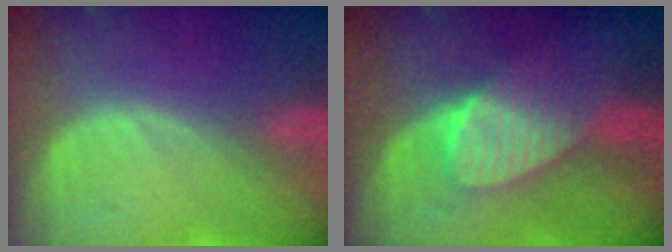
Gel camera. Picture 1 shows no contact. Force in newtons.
{"total": 7.0, "press": 6.9, "slide": 0.8}